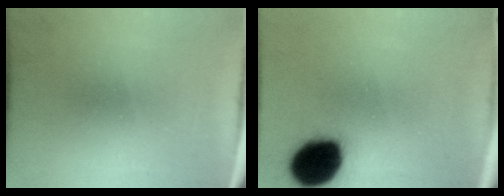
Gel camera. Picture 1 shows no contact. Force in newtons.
{"total": 17.6}